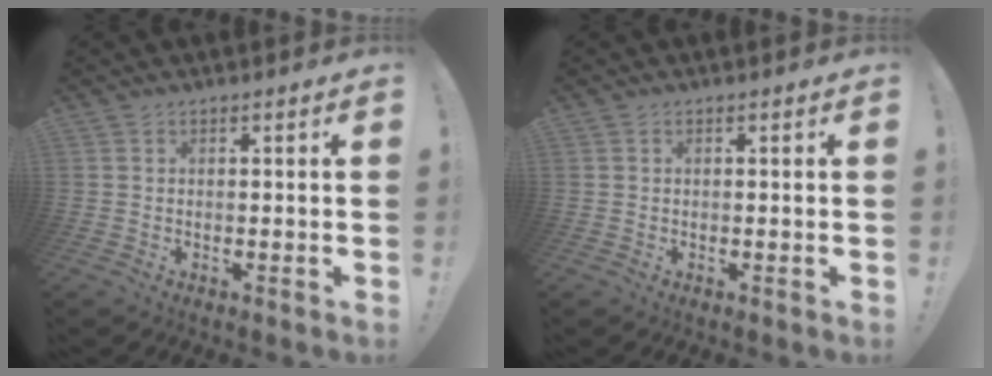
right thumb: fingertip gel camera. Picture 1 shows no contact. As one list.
[{"total": 0.0}]